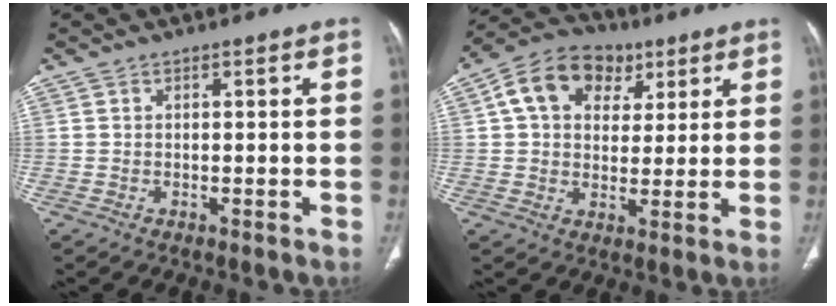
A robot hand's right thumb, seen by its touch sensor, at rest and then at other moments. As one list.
[{"total": 13.4, "force": [5.0, 10.0, 7.5], "torque": [-0.100, 0.007, 0.076]}]